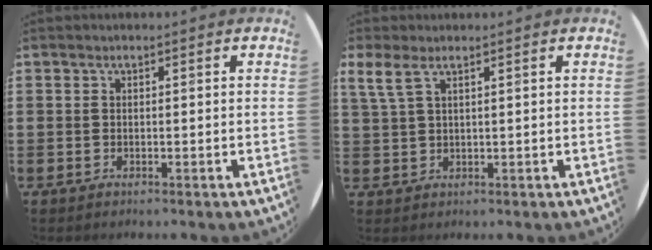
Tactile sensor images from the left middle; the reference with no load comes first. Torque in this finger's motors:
{"motor_torque": [-0.32, -0.48, 0.36, 0.11]}